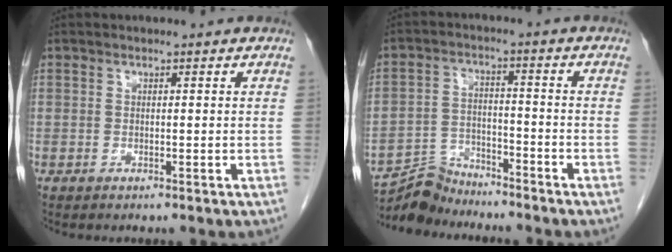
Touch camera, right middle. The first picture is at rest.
{"total": 6.6, "force": [-6.4, 1.5, -0.3], "torque": [0.002, 0.003, -0.119]}